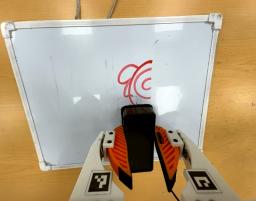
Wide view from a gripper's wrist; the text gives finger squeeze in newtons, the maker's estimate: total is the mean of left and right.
{"total": 11.4, "left": 11.2, "right": 11.6}